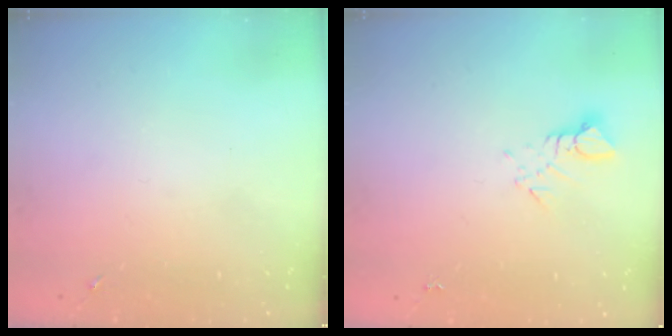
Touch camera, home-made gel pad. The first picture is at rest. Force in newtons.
{"total": 3.2, "press": 3.2, "slide": 0.2}